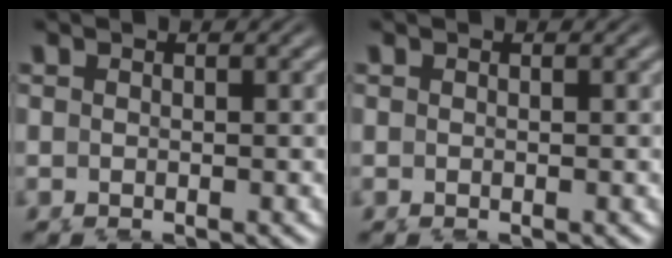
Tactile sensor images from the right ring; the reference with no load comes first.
{"total": 0.0}